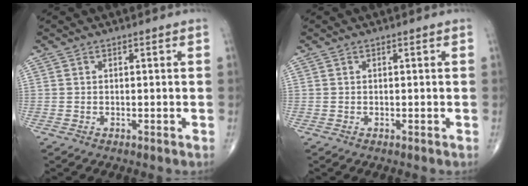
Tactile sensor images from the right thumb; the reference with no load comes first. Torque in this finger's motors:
{"motor_torque": [-0.11, 0.12, 0.00, 0.00, 0.00]}